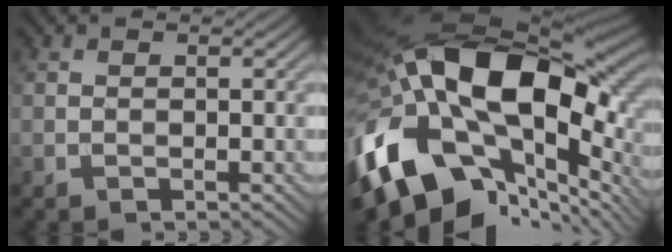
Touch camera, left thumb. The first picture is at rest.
{"total": 21.3, "force": [-3.4, 13.0, 16.6], "torque": [-0.355, -0.034, -0.044]}